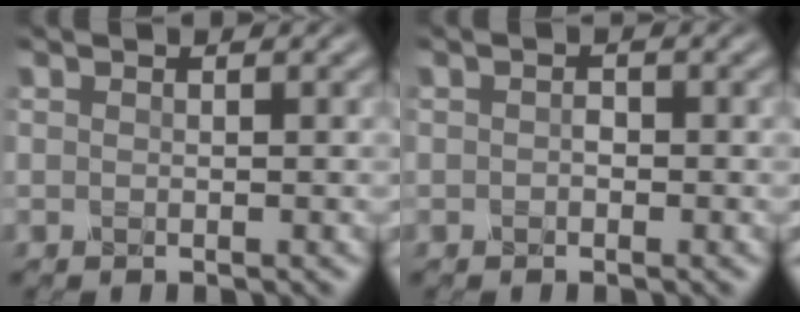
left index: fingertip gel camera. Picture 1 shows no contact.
{"total": 1.0, "force": [-0.7, 0.5, 0.4], "torque": [-0.004, 0.000, -0.020]}